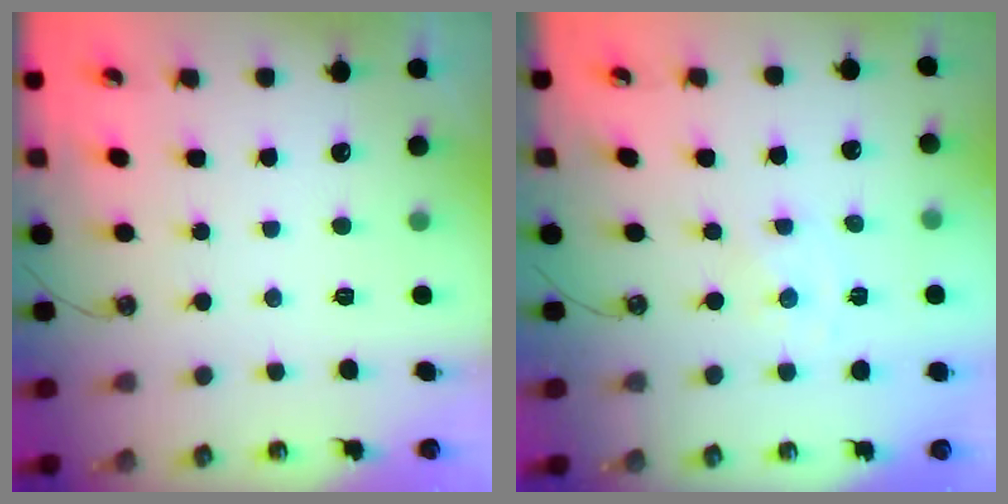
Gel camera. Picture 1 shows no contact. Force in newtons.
{"total": 0.0}